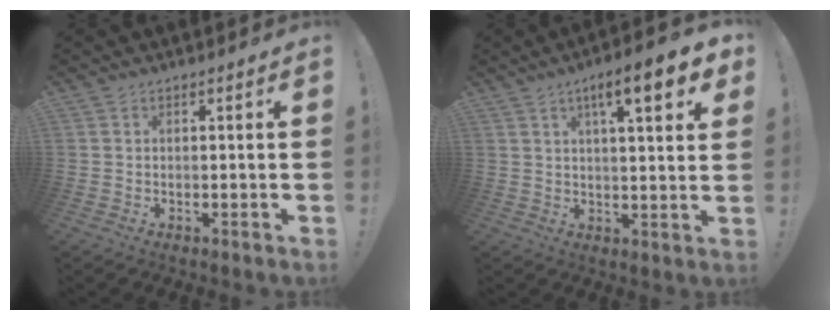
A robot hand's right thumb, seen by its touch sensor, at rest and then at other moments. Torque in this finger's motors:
{"motor_torque": [-0.16, 0.89, 0.51, -0.06, 0.05]}